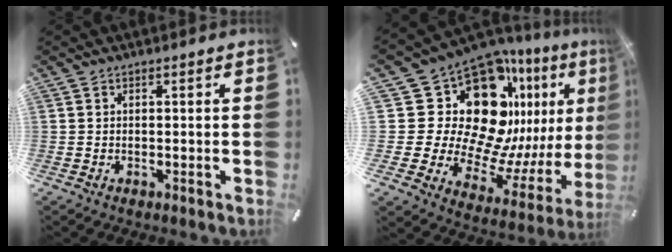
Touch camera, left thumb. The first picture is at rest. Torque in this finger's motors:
{"motor_torque": [2.75, 1.50, 0.79, 0.01, 0.06]}